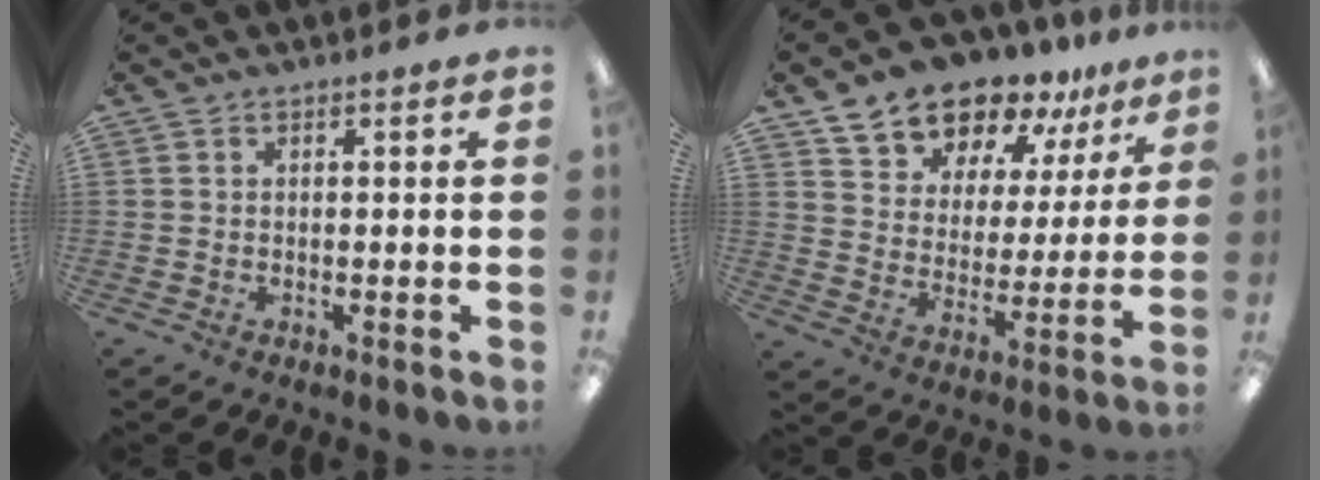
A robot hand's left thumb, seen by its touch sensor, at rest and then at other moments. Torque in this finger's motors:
{"motor_torque": [0.25, 0.31, 1.45, -1.33, 0.18]}